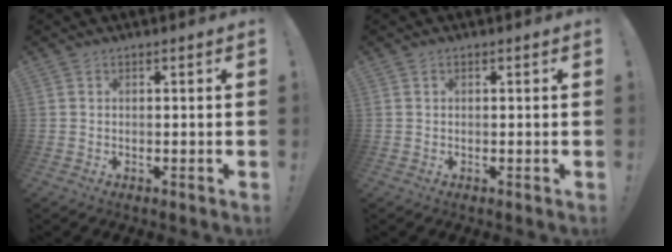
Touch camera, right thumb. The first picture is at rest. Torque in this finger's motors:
{"motor_torque": [-0.16, -0.31, -0.43, 0.02, 0.00]}